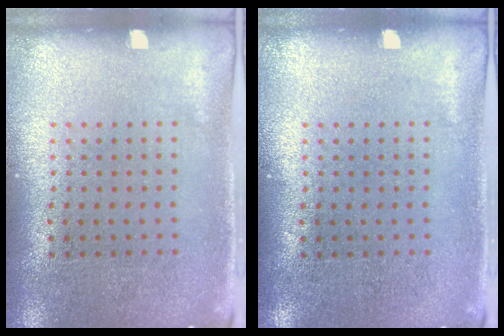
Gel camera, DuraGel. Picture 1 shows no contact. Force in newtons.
{"total": 0.0}